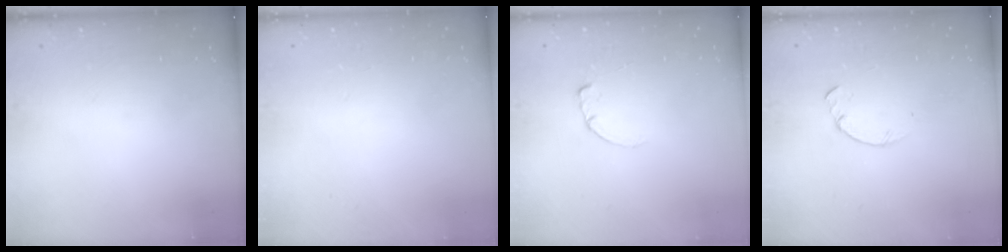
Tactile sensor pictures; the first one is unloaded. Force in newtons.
{"total": 2.4, "press": 2.4, "slide": 0.2}
{"total": 0.6, "press": 0.5, "slide": 0.2}
{"total": 0.7, "press": 0.6, "slide": 0.2}